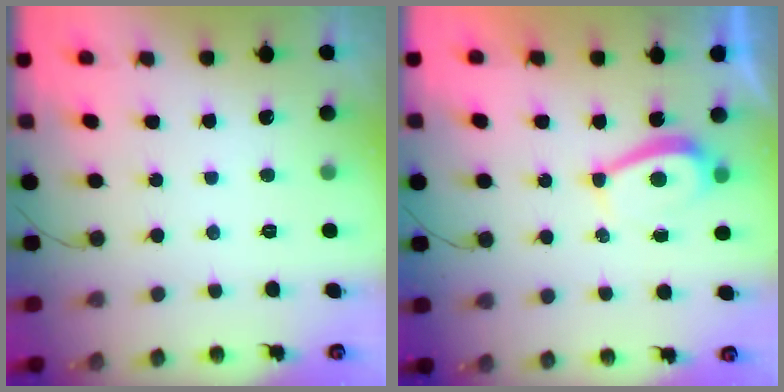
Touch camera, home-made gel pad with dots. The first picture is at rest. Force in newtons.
{"total": 4.0, "press": 4.0, "slide": 0.6}